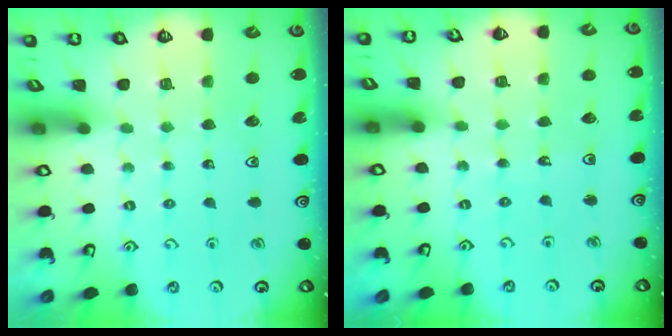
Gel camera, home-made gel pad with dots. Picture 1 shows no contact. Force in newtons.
{"total": 4.0, "press": 4.0, "slide": 0.5}